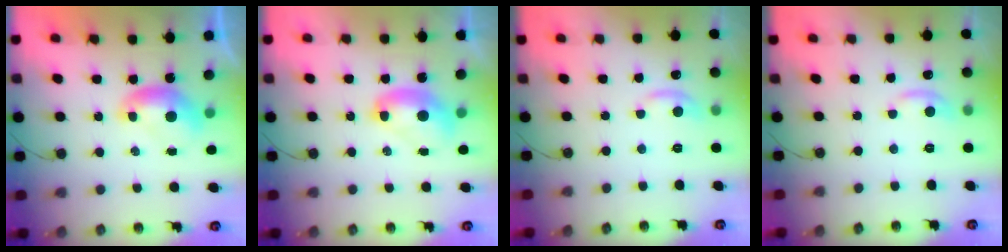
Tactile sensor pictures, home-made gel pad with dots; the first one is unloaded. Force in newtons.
{"total": 2.6, "press": 2.6, "slide": 0.1}
{"total": 0.7, "press": 0.1, "slide": 0.7}
{"total": 0.7, "press": 0.1, "slide": 0.7}